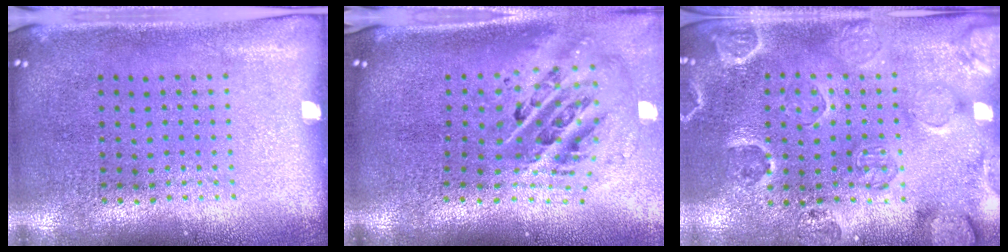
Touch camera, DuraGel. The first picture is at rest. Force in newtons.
{"total": 2.3, "press": 1.6, "slide": 1.7}
{"total": 2.5, "press": 2.1, "slide": 1.3}